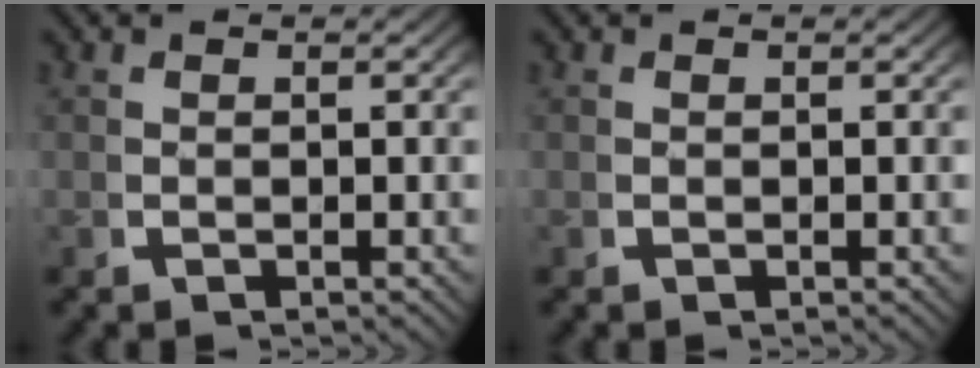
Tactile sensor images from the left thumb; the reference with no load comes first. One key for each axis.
{"total": 0.0}